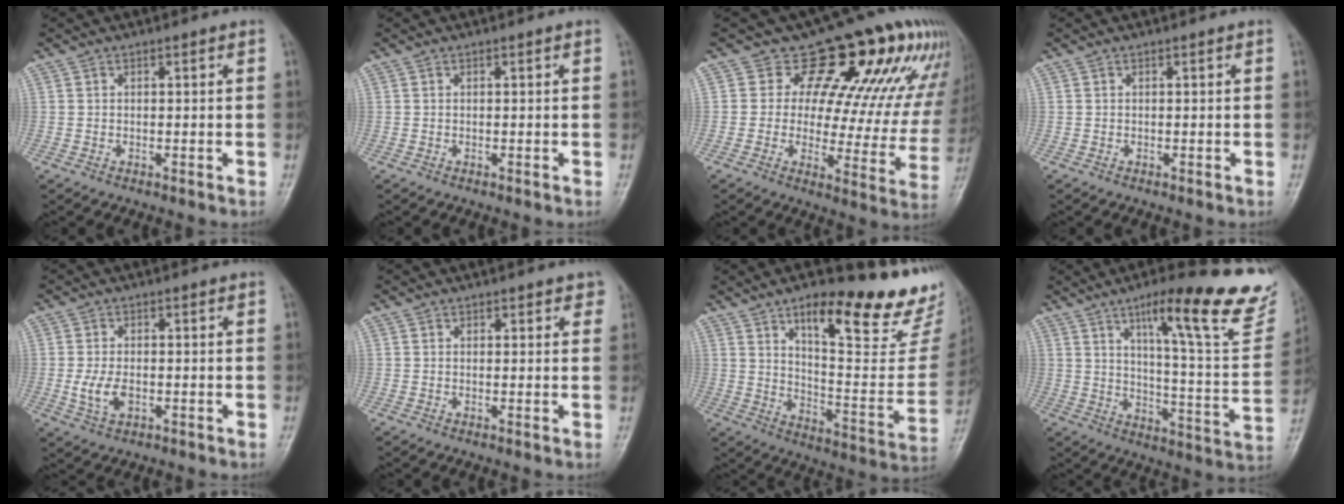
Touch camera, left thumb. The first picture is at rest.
{"total": 0.0}
{"total": 19.1, "force": [11.5, 10.0, 11.5], "torque": [-0.081, -0.047, 0.129]}
{"total": 0.0}
{"total": 4.7, "force": [-0.9, 2.9, 3.7], "torque": [-0.076, -0.002, -0.015]}
{"total": 2.0, "force": [1.3, 1.3, 0.9], "torque": [0.017, -0.003, 0.010]}
{"total": 25.8, "force": [17.7, 7.0, 17.3], "torque": [-0.196, -0.098, 0.253]}
{"total": 24.3, "force": [16.1, 4.5, 17.7], "torque": [-0.210, -0.068, 0.222]}